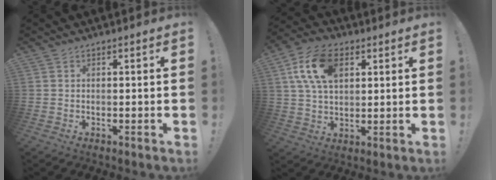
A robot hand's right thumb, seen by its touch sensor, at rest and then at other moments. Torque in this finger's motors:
{"motor_torque": [0.35, 0.77, 0.63, -0.36, 0.10]}